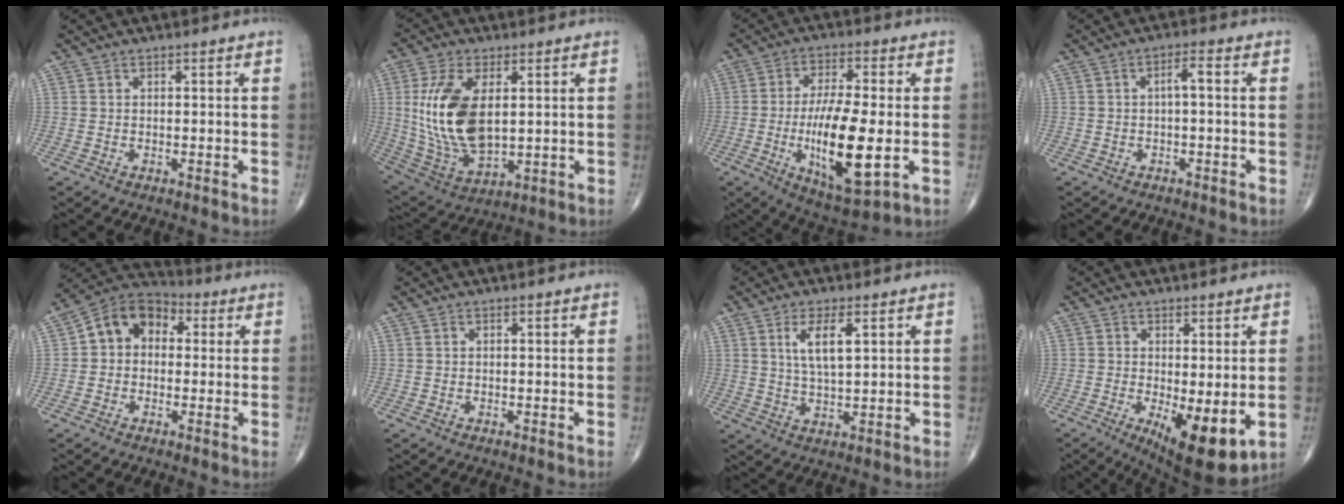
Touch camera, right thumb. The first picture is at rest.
{"total": 17.0, "force": [2.5, 8.9, 14.2], "torque": [-0.284, -0.018, 0.062]}
{"total": 16.6, "force": [-2.9, 5.3, 15.5], "torque": [-0.271, -0.008, -0.041]}
{"total": 2.3, "force": [-0.3, 0.6, 2.2], "torque": [-0.038, 0.014, -0.006]}
{"total": 10.0, "force": [1.2, 7.8, 6.2], "torque": [-0.077, 0.033, 0.002]}
{"total": 0.0}
{"total": 6.6, "force": [2.4, 2.1, 5.7], "torque": [-0.108, -0.014, 0.050]}
{"total": 10.4, "force": [-2.1, 3.8, 9.5], "torque": [-0.138, -0.026, -0.022]}